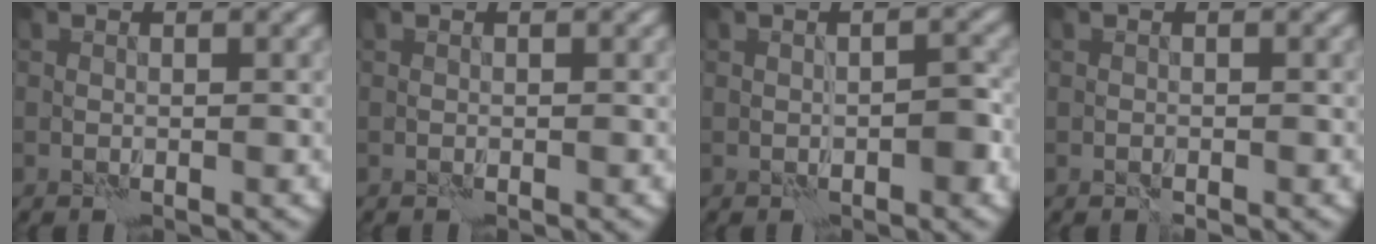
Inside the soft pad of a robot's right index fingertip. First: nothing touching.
{"total": 0.0}
{"total": 1.4, "force": [-0.4, 0.5, 1.2], "torque": [-0.014, 0.004, -0.005]}
{"total": 0.0}